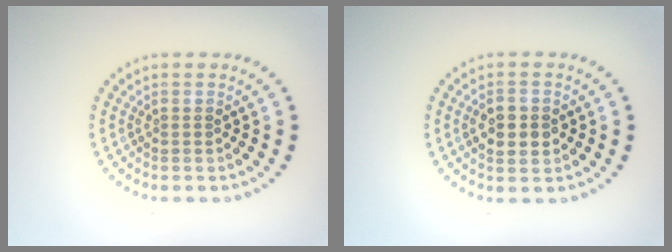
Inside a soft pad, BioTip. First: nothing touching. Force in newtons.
{"total": 2.9, "press": 2.9, "slide": 0.0}